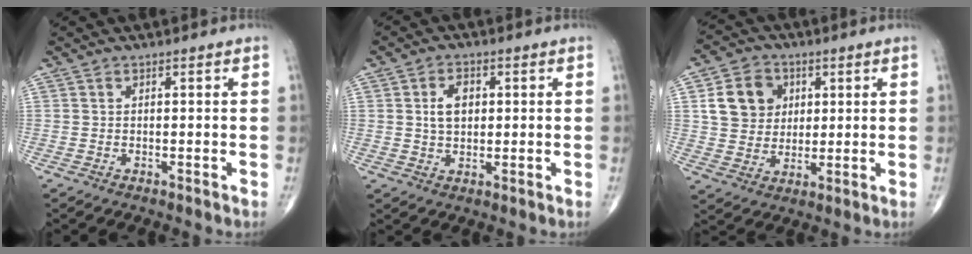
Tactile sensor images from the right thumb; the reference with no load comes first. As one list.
[{"total": 5.2, "force": [1.0, 3.5, 3.7], "torque": [-0.053, 0.001, 0.017]}, {"total": 10.5, "force": [2.9, 8.9, 4.9], "torque": [-0.057, -0.005, 0.052]}]